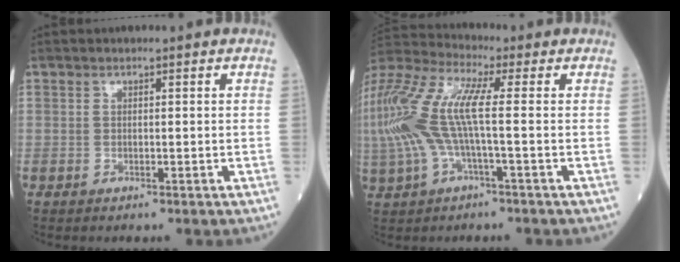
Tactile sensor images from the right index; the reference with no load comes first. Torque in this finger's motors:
{"motor_torque": [1.86, 0.29, 0.56, 0.21]}